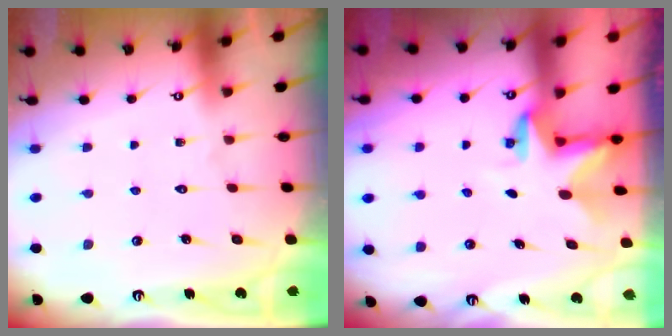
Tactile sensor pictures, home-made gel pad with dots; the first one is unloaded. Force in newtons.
{"total": 2.8, "press": 2.8, "slide": 0.2}